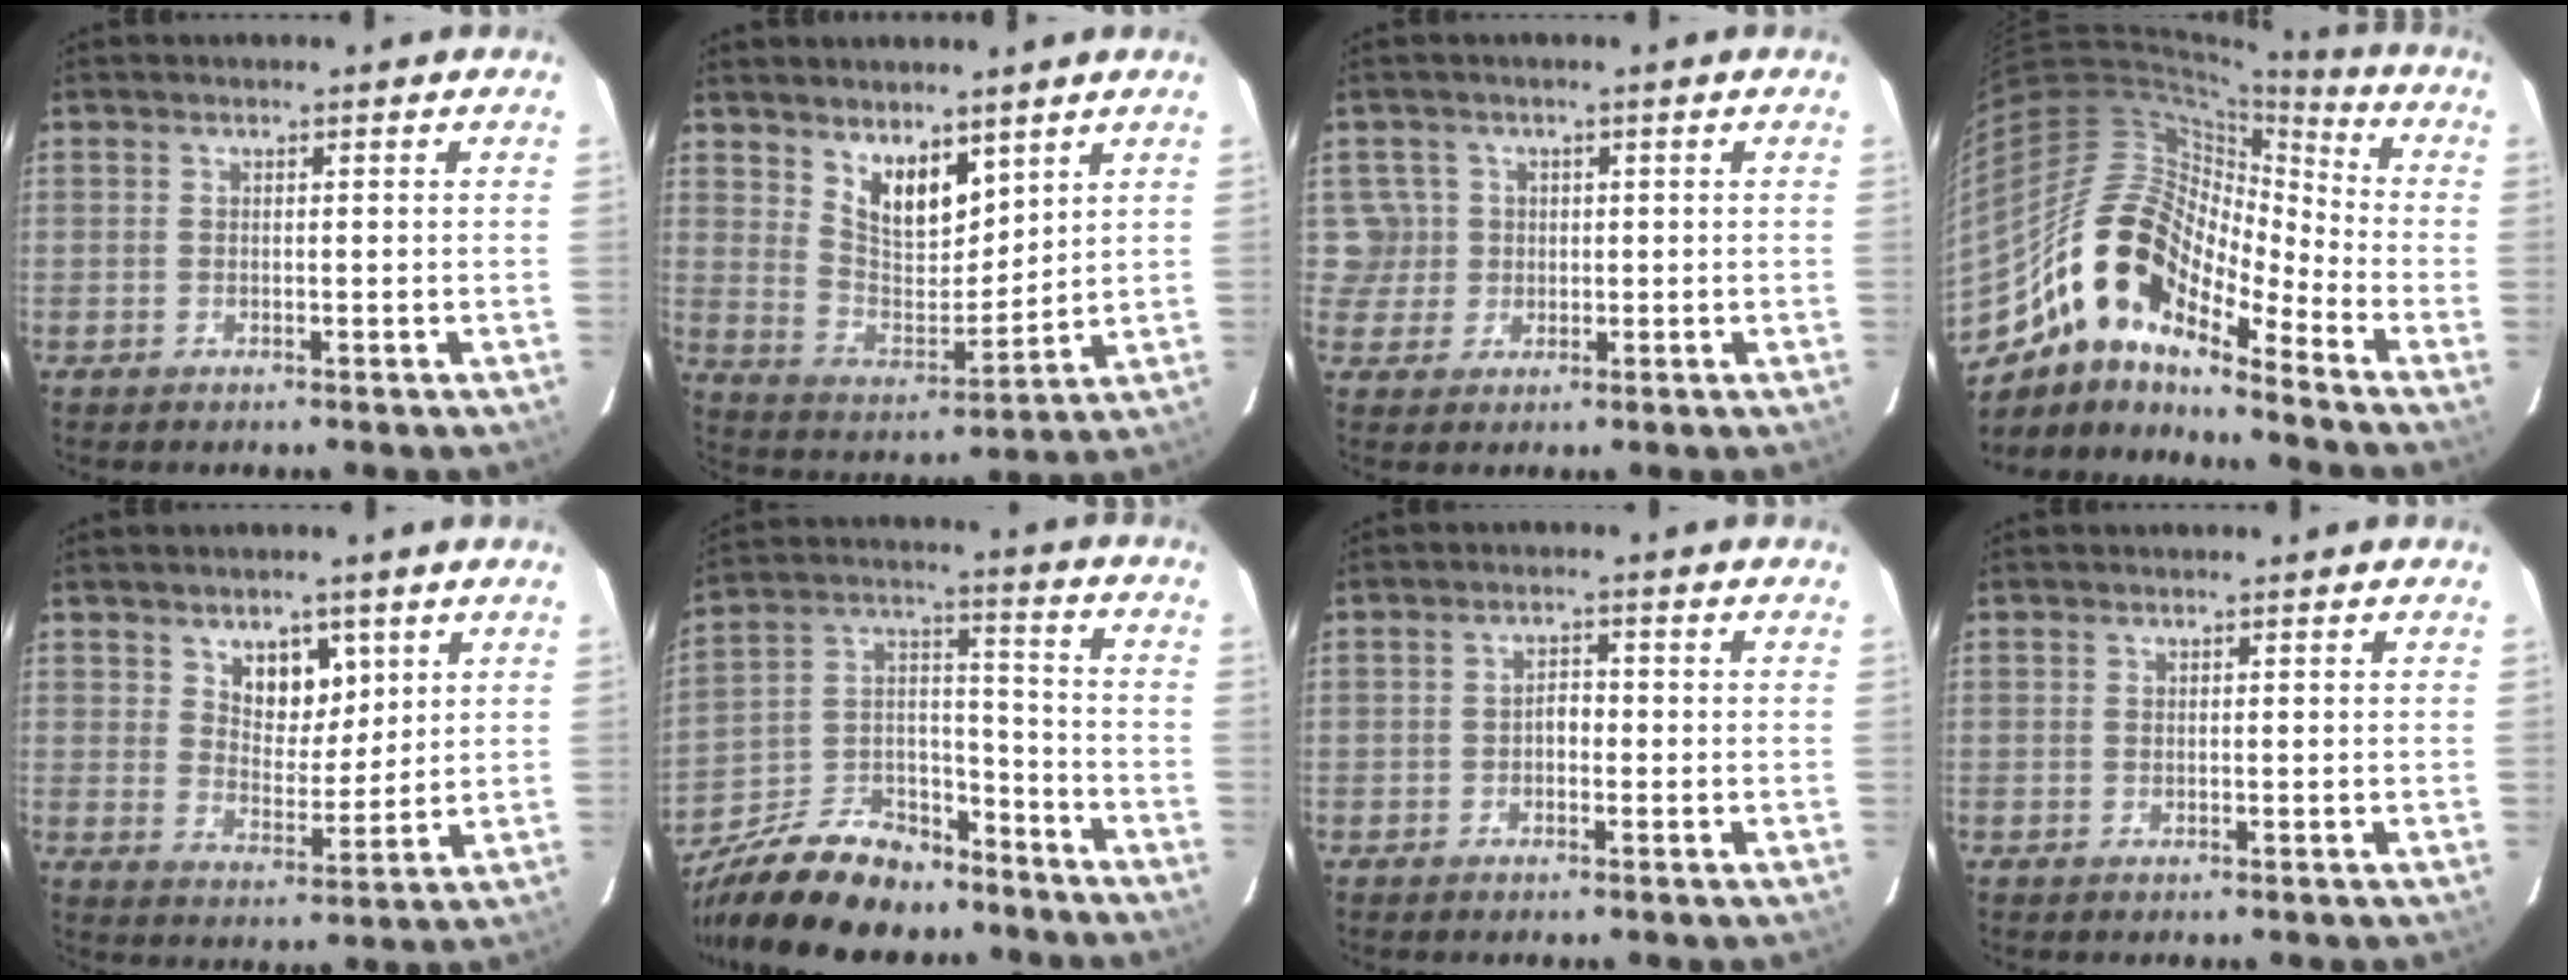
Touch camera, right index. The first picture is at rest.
{"total": 9.9, "force": [6.6, 4.7, 5.8], "torque": [-0.094, -0.007, 0.130]}
{"total": 4.0, "force": [0.5, 4.0, 0.0], "torque": [0.018, 0.020, 0.011]}
{"total": 17.0, "force": [-11.7, 6.6, 10.6], "torque": [-0.177, 0.002, -0.236]}
{"total": 7.1, "force": [3.7, 4.6, 4.0], "torque": [-0.053, -0.003, 0.066]}
{"total": 21.4, "force": [-16.0, 10.3, 9.9], "torque": [-0.219, 0.036, -0.255]}
{"total": 1.8, "force": [-0.7, 1.2, 1.1], "torque": [-0.021, 0.009, -0.014]}
{"total": 0.0}